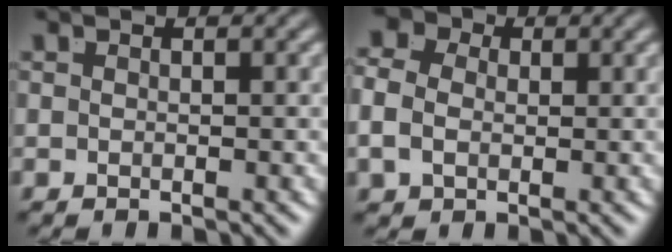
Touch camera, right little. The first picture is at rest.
{"total": 5.3, "force": [1.3, 4.5, 2.6], "torque": [-0.053, 0.006, 0.011]}